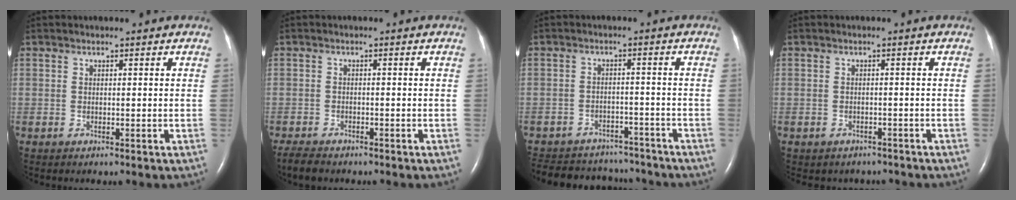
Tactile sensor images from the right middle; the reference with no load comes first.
{"total": 3.8, "force": [-3.2, 1.2, 1.6], "torque": [-0.032, -0.008, -0.050]}
{"total": 16.2, "force": [-14.5, 5.7, 4.4], "torque": [-0.113, 0.006, -0.192]}
{"total": 3.2, "force": [-2.7, 1.7, 0.1], "torque": [-0.005, 0.011, -0.032]}